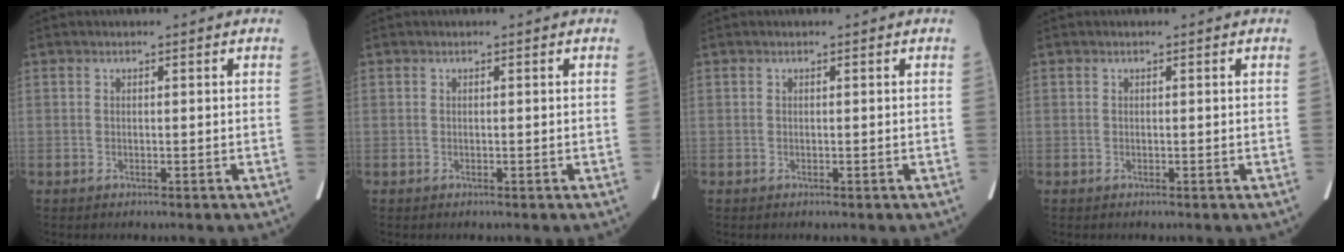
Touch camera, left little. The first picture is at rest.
{"total": 0.0}
{"total": 0.0}
{"total": 0.0}